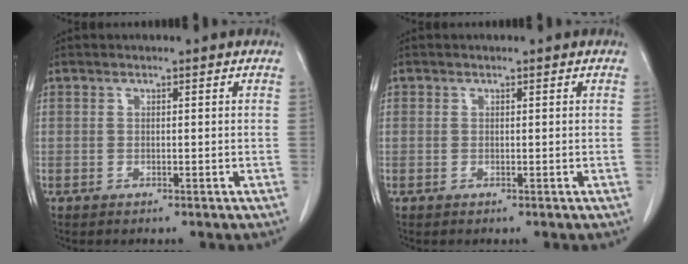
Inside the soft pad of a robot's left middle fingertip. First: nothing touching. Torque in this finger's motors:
{"motor_torque": [-0.17, -0.11, -0.09, -0.03]}